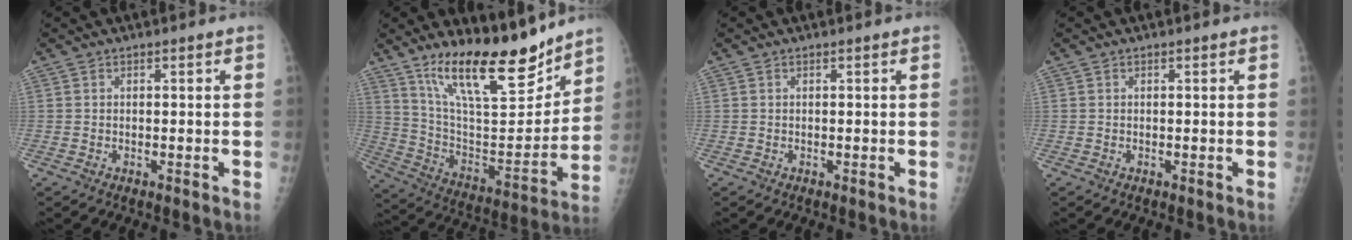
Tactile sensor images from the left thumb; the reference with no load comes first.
{"total": 21.1, "force": [15.8, 6.2, 12.5], "torque": [-0.167, -0.094, 0.276]}
{"total": 0.0}
{"total": 0.0}